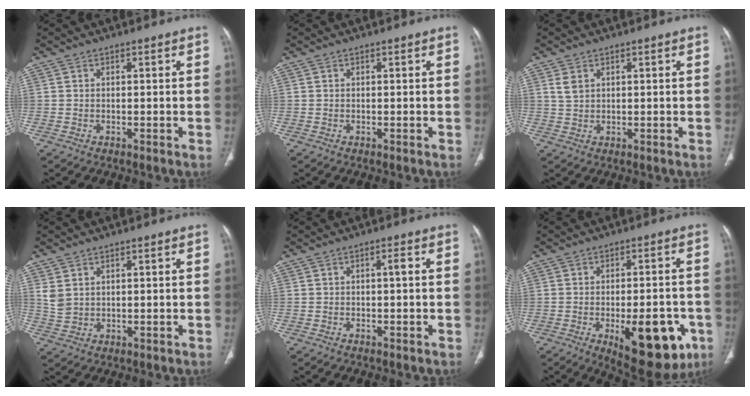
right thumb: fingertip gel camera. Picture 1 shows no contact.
{"total": 0.0}
{"total": 2.2, "force": [1.1, 1.5, 1.2], "torque": [-0.025, 0.002, 0.031]}
{"total": 3.2, "force": [1.5, 2.1, 1.9], "torque": [-0.034, -0.004, 0.042]}
{"total": 1.0, "force": [-0.1, 0.2, 1.0], "torque": [-0.013, 0.005, -0.006]}
{"total": 17.2, "force": [-6.3, 7.4, 14.2], "torque": [-0.140, 0.014, -0.068]}